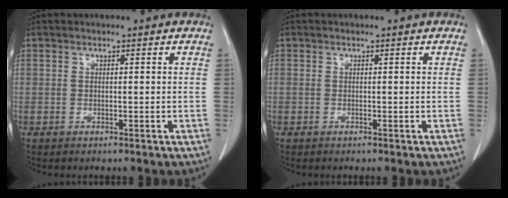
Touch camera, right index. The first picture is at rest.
{"total": 0.0}